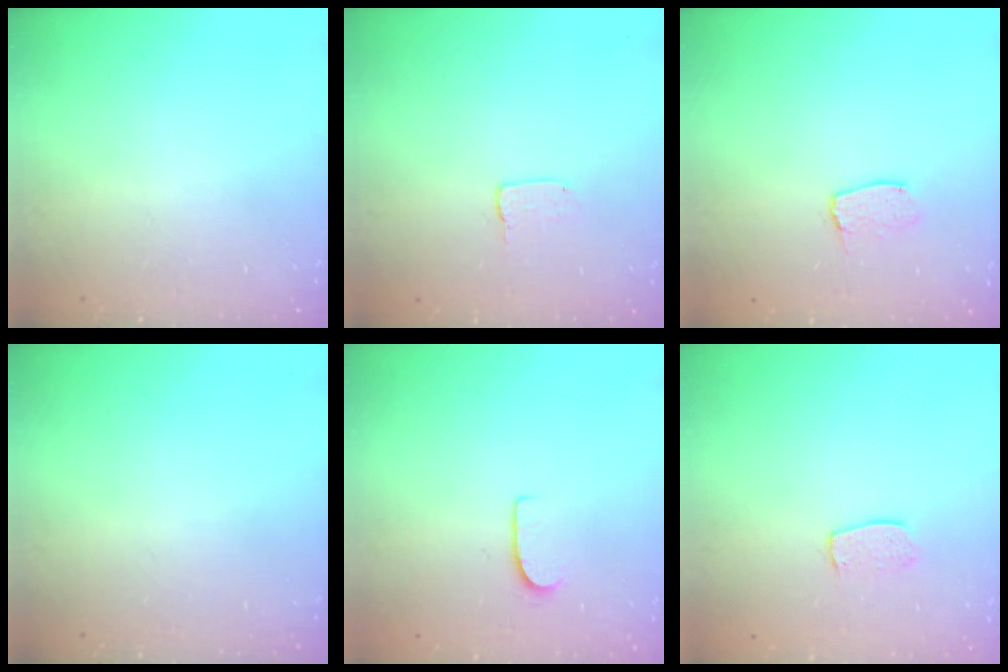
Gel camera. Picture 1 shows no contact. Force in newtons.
{"total": 2.0, "press": 2.0, "slide": 0.1}
{"total": 4.5, "press": 4.4, "slide": 0.3}
{"total": 0.0}
{"total": 5.9, "press": 5.8, "slide": 0.6}
{"total": 6.6, "press": 6.6, "slide": 0.2}